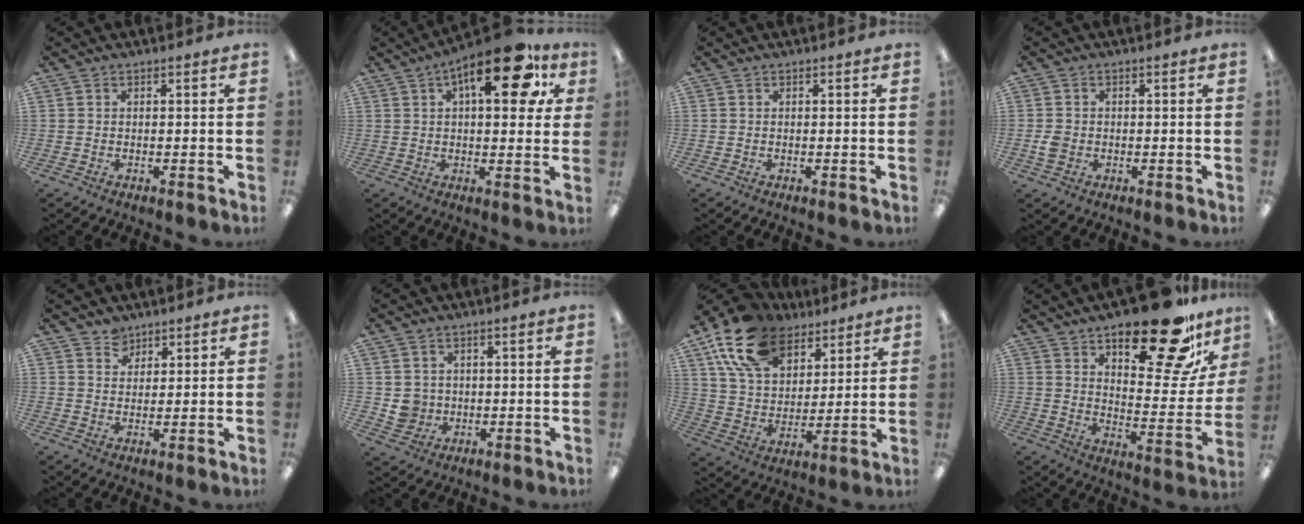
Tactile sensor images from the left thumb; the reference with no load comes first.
{"total": 17.8, "force": [8.0, 7.0, 14.3], "torque": [-0.188, -0.027, 0.117]}
{"total": 0.0}
{"total": 2.6, "force": [-0.4, 2.2, 1.4], "torque": [-0.016, 0.001, -0.009]}
{"total": 3.6, "force": [3.0, 2.0, -0.2], "torque": [0.002, -0.014, 0.056]}
{"total": 4.2, "force": [0.6, 4.1, 0.7], "torque": [-0.014, 0.008, 0.014]}
{"total": 18.0, "force": [11.6, 10.5, 9.0], "torque": [-0.178, -0.044, 0.219]}
{"total": 23.5, "force": [16.2, 7.8, 15.2], "torque": [-0.196, -0.112, 0.258]}